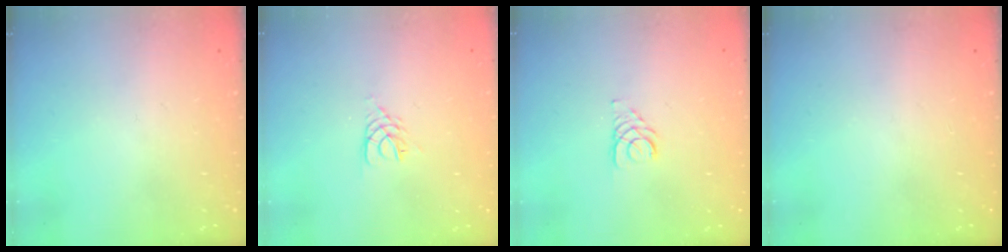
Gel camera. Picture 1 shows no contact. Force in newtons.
{"total": 3.0, "press": 2.9, "slide": 0.4}
{"total": 2.9, "press": 2.9, "slide": 0.3}
{"total": 0.0}